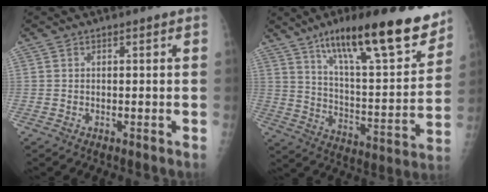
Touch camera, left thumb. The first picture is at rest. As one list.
[{"total": 24.2, "force": [15.8, 6.0, 17.3], "torque": [-0.237, -0.059, 0.252]}]